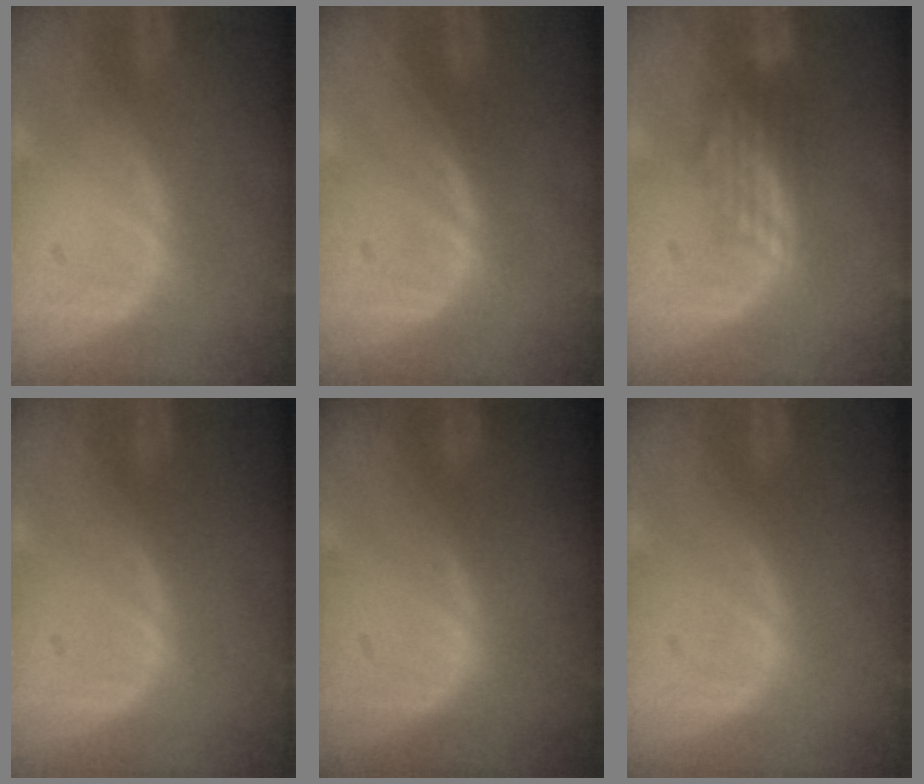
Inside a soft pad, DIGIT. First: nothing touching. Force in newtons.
{"total": 0.0}
{"total": 3.3, "press": 3.1, "slide": 1.2}
{"total": 0.0}
{"total": 0.0}
{"total": 0.0}